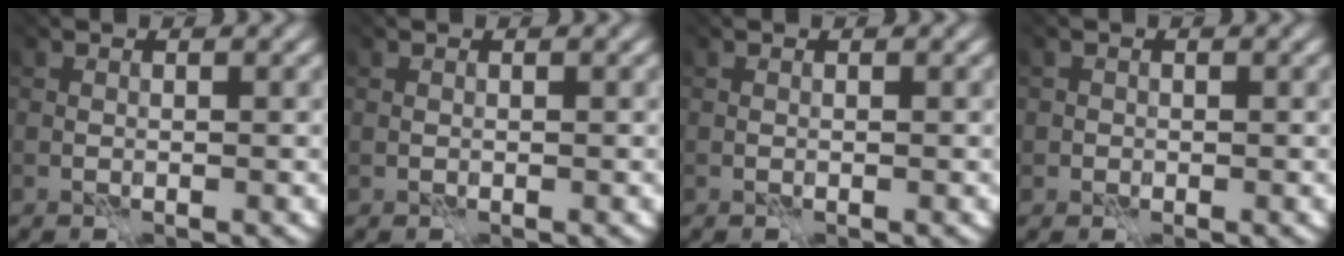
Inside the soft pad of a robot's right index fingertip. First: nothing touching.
{"total": 0.0}
{"total": 0.0}
{"total": 0.7, "force": [0.0, 0.6, -0.3], "torque": [0.006, -0.004, 0.000]}